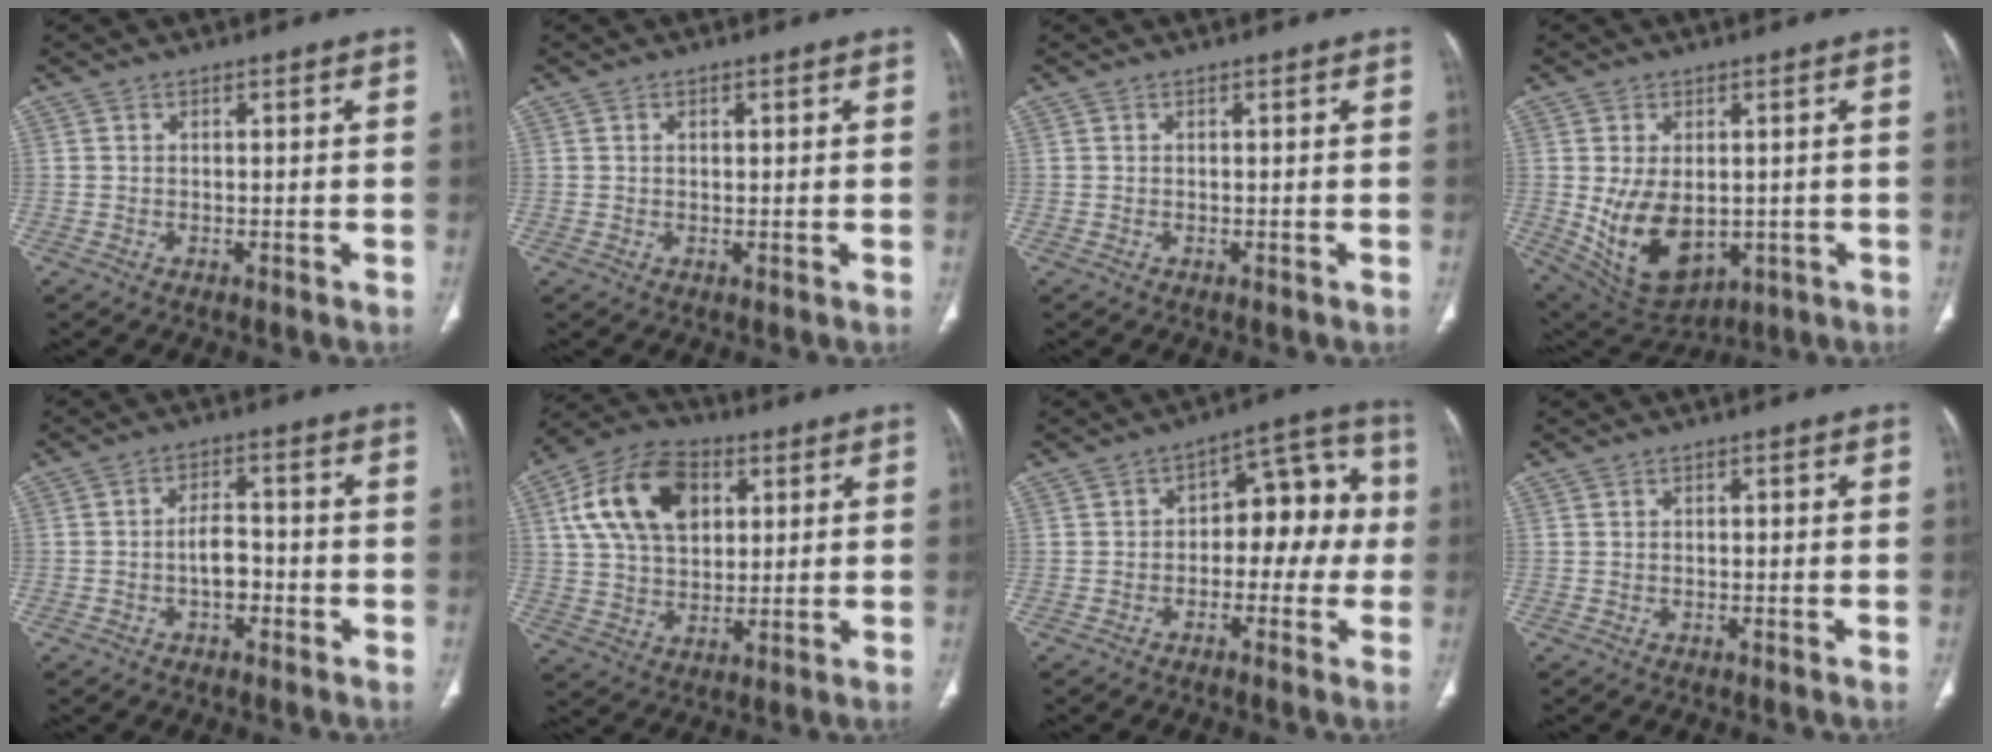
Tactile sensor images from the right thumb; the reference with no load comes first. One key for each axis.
{"total": 1.2, "fx": 0.4, "fy": 0.7, "fz": 0.9, "tx": -0.014, "ty": 0.000, "tz": 0.008}
{"total": 0.0}
{"total": 13.3, "fx": -1.3, "fy": 8.5, "fz": 10.1, "tx": -0.158, "ty": -0.011, "tz": 0.012}
{"total": 5.0, "fx": -1.6, "fy": 3.1, "fz": 3.6, "tx": -0.048, "ty": 0.024, "tz": -0.031}
{"total": 16.7, "fx": 5.2, "fy": 10.9, "fz": 11.5, "tx": -0.192, "ty": 0.003, "tz": 0.093}
{"total": 11.6, "fx": -0.6, "fy": 7.1, "fz": 9.2, "tx": -0.061, "ty": 0.049, "tz": -0.020}
{"total": 0.6, "fx": 0.0, "fy": 0.4, "fz": 0.4, "tx": 0.000, "ty": 0.000, "tz": -0.003}